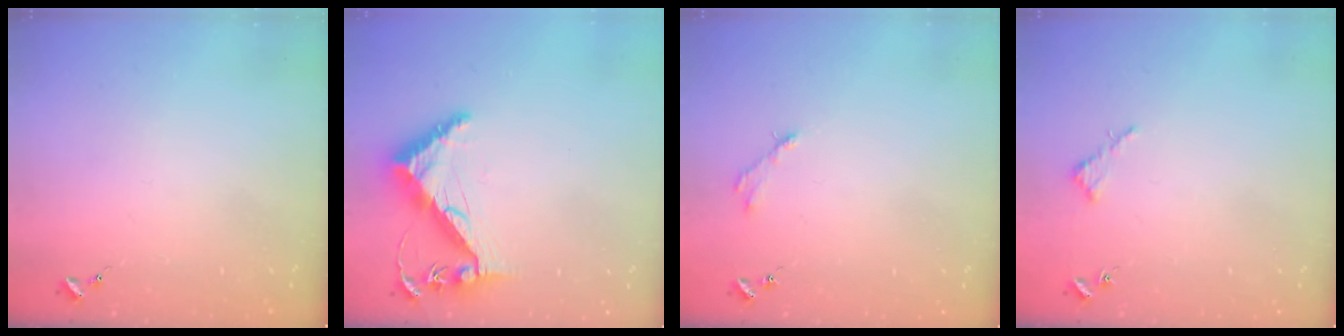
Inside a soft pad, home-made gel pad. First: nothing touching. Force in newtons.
{"total": 8.7, "press": 8.6, "slide": 0.9}
{"total": 2.8, "press": 2.8, "slide": 0.4}
{"total": 2.6, "press": 2.6, "slide": 0.2}